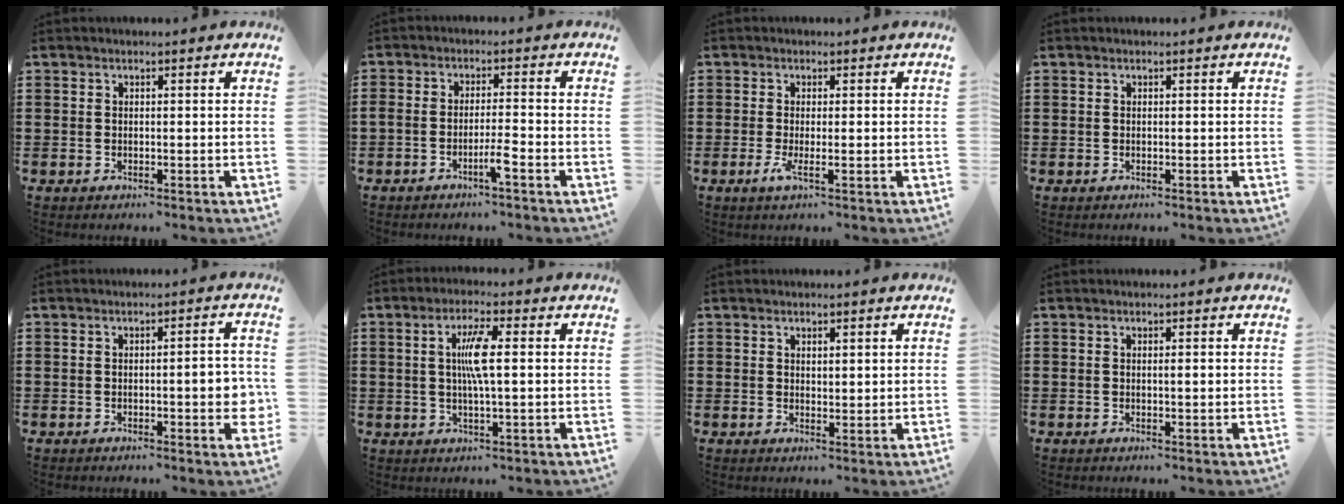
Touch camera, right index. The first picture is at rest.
{"total": 3.5, "force": [-2.2, 0.0, 2.7], "torque": [-0.047, 0.001, -0.041]}
{"total": 2.6, "force": [-0.8, 0.3, 2.5], "torque": [-0.057, -0.010, -0.018]}
{"total": 0.0}
{"total": 4.4, "force": [-0.6, 1.0, 4.2], "torque": [-0.052, -0.003, -0.014]}
{"total": 5.6, "force": [0.7, 0.8, 5.6], "torque": [-0.106, 0.000, 0.008]}
{"total": 1.3, "force": [1.0, 0.5, 0.5], "torque": [-0.011, 0.004, 0.019]}
{"total": 1.0, "force": [0.1, 0.2, 1.0], "torque": [-0.019, 0.001, 0.001]}